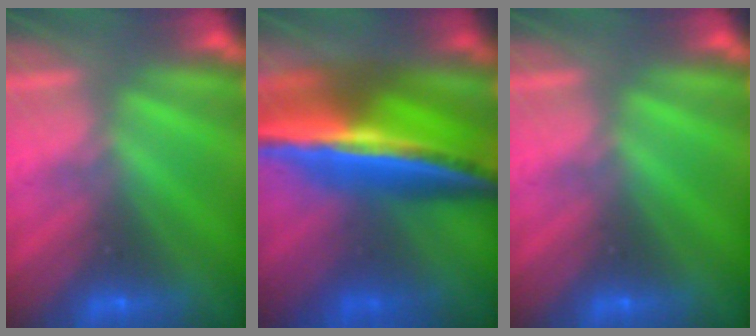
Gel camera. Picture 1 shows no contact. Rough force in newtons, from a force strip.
{"total": 7.7}
{"total": 0.0}